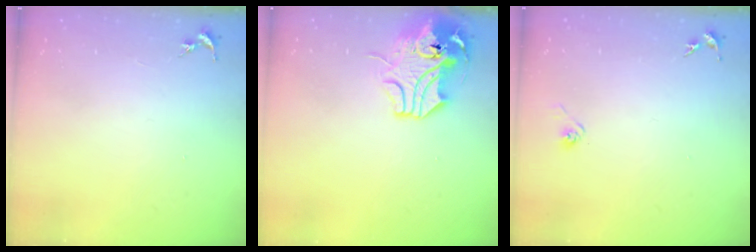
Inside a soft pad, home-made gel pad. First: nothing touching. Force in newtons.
{"total": 12.0, "press": 11.8, "slide": 2.2}
{"total": 2.8, "press": 2.6, "slide": 1.1}